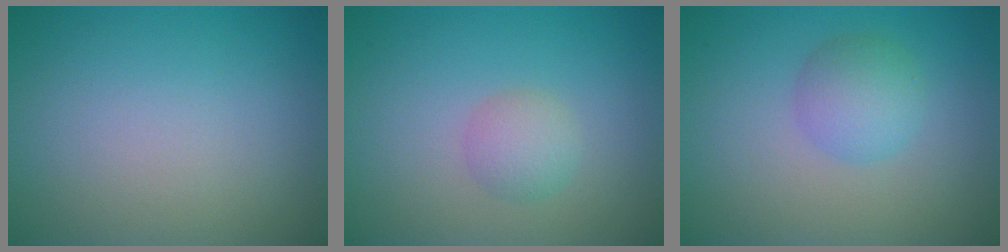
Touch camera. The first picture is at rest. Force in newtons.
{"total": 2.0, "press": 2.0, "slide": 0.0}
{"total": 3.5, "press": 3.5, "slide": 0.2}